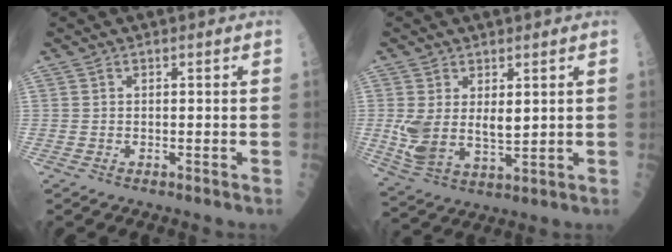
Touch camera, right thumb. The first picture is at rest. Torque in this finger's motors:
{"motor_torque": [0.00, 0.01, 0.29, 0.19, 0.18]}